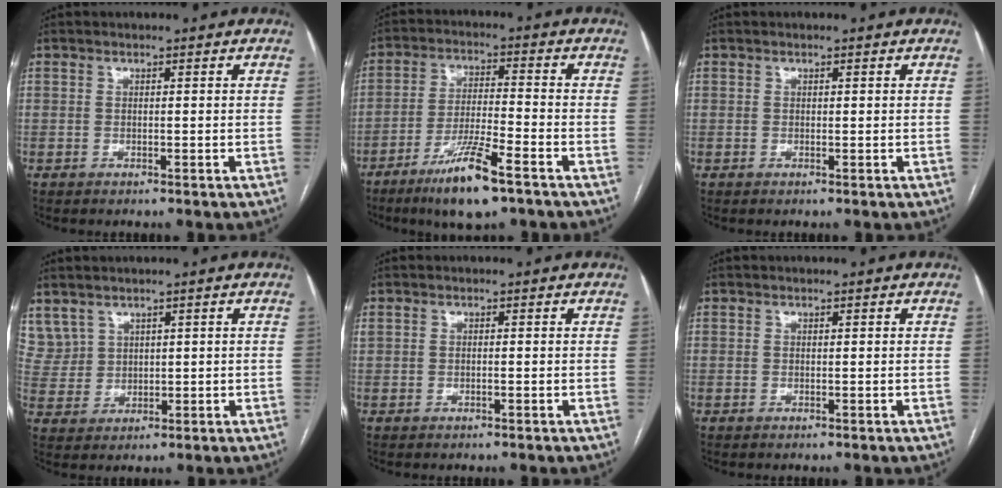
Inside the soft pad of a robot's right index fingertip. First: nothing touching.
{"total": 10.5, "force": [-6.6, 0.9, 8.1], "torque": [-0.155, -0.021, -0.118]}
{"total": 0.0}
{"total": 6.2, "force": [4.2, 4.5, 0.8], "torque": [-0.028, 0.016, 0.101]}
{"total": 0.6, "force": [0.0, 0.3, 0.5], "torque": [-0.018, 0.006, 0.005]}
{"total": 0.0}